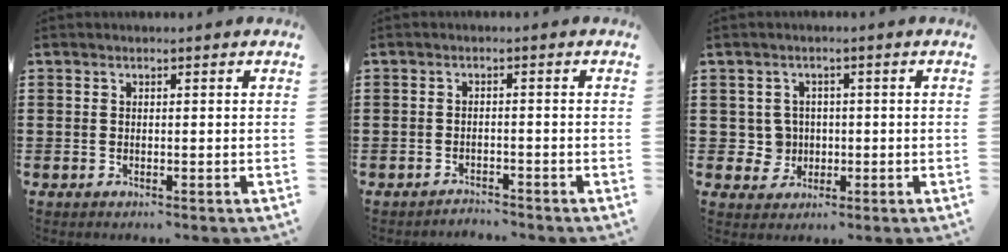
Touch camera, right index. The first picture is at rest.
{"total": 1.7, "force": [-1.7, 0.1, -0.1], "torque": [-0.004, 0.002, -0.038]}
{"total": 3.7, "force": [-0.1, 3.6, 0.8], "torque": [-0.033, 0.010, -0.004]}